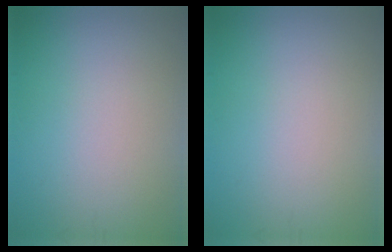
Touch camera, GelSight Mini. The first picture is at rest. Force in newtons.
{"total": 0.0}